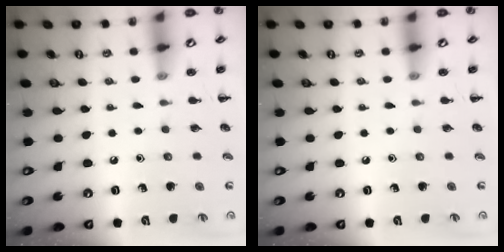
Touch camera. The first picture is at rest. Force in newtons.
{"total": 0.0}